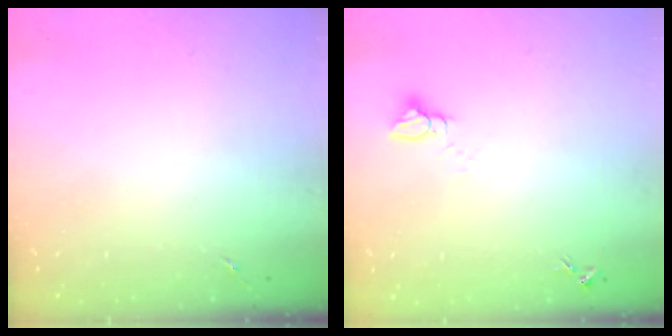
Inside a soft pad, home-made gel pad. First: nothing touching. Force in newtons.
{"total": 2.8, "press": 2.8, "slide": 0.1}